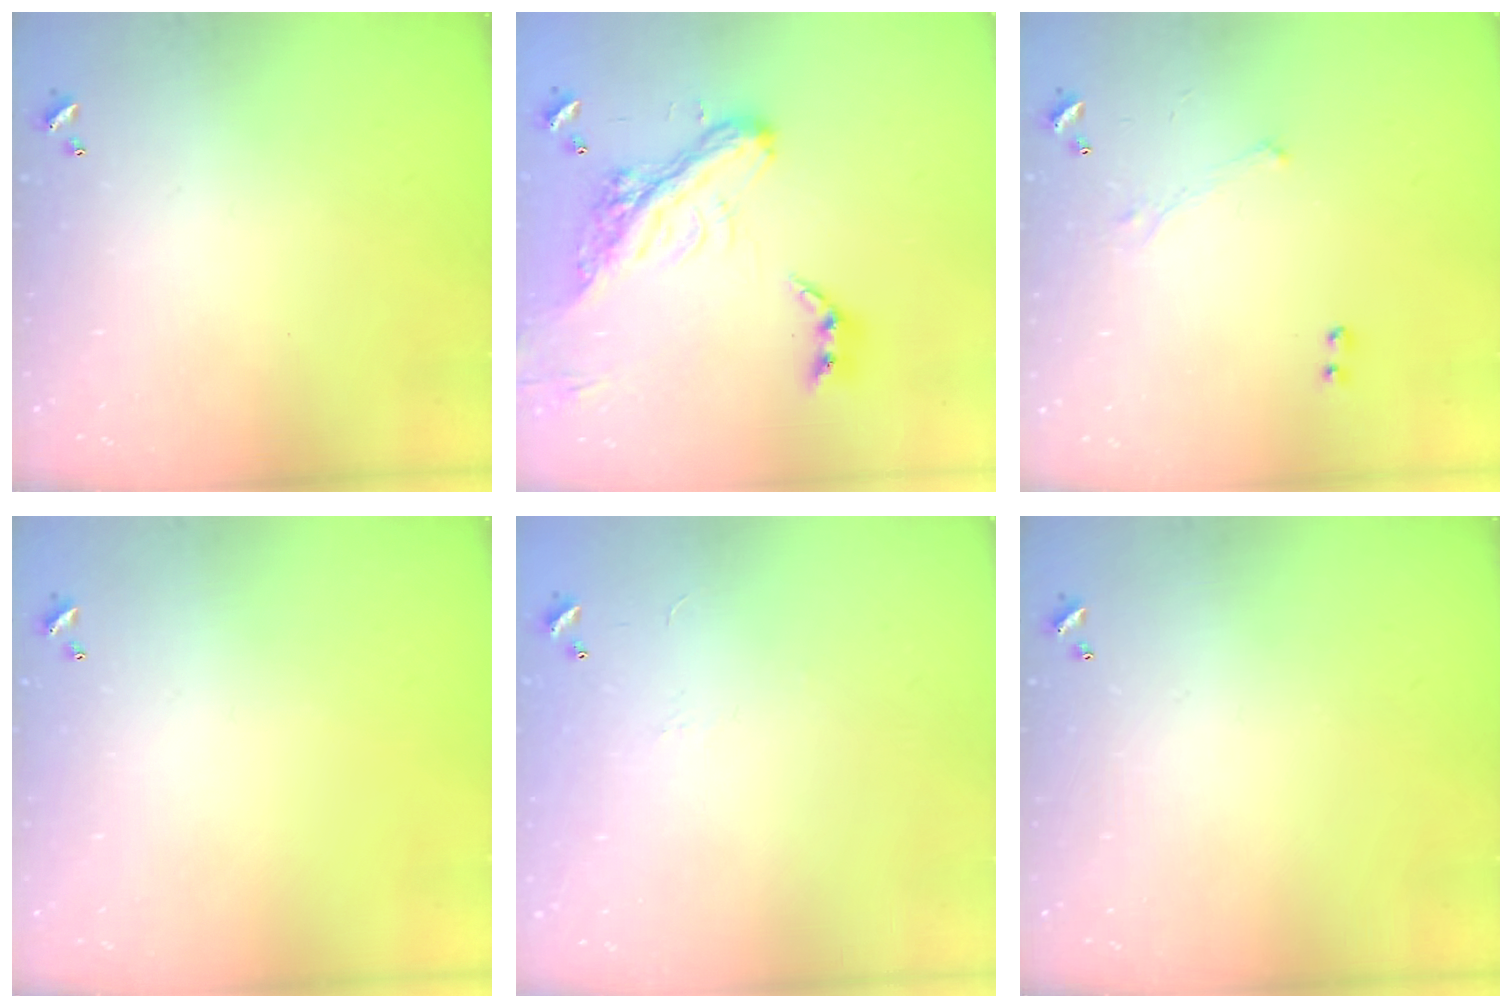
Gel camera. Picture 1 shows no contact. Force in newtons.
{"total": 10.0, "press": 9.8, "slide": 2.0}
{"total": 1.6, "press": 1.5, "slide": 0.6}
{"total": 0.0}
{"total": 7.1, "press": 7.1, "slide": 0.8}
{"total": 0.0}